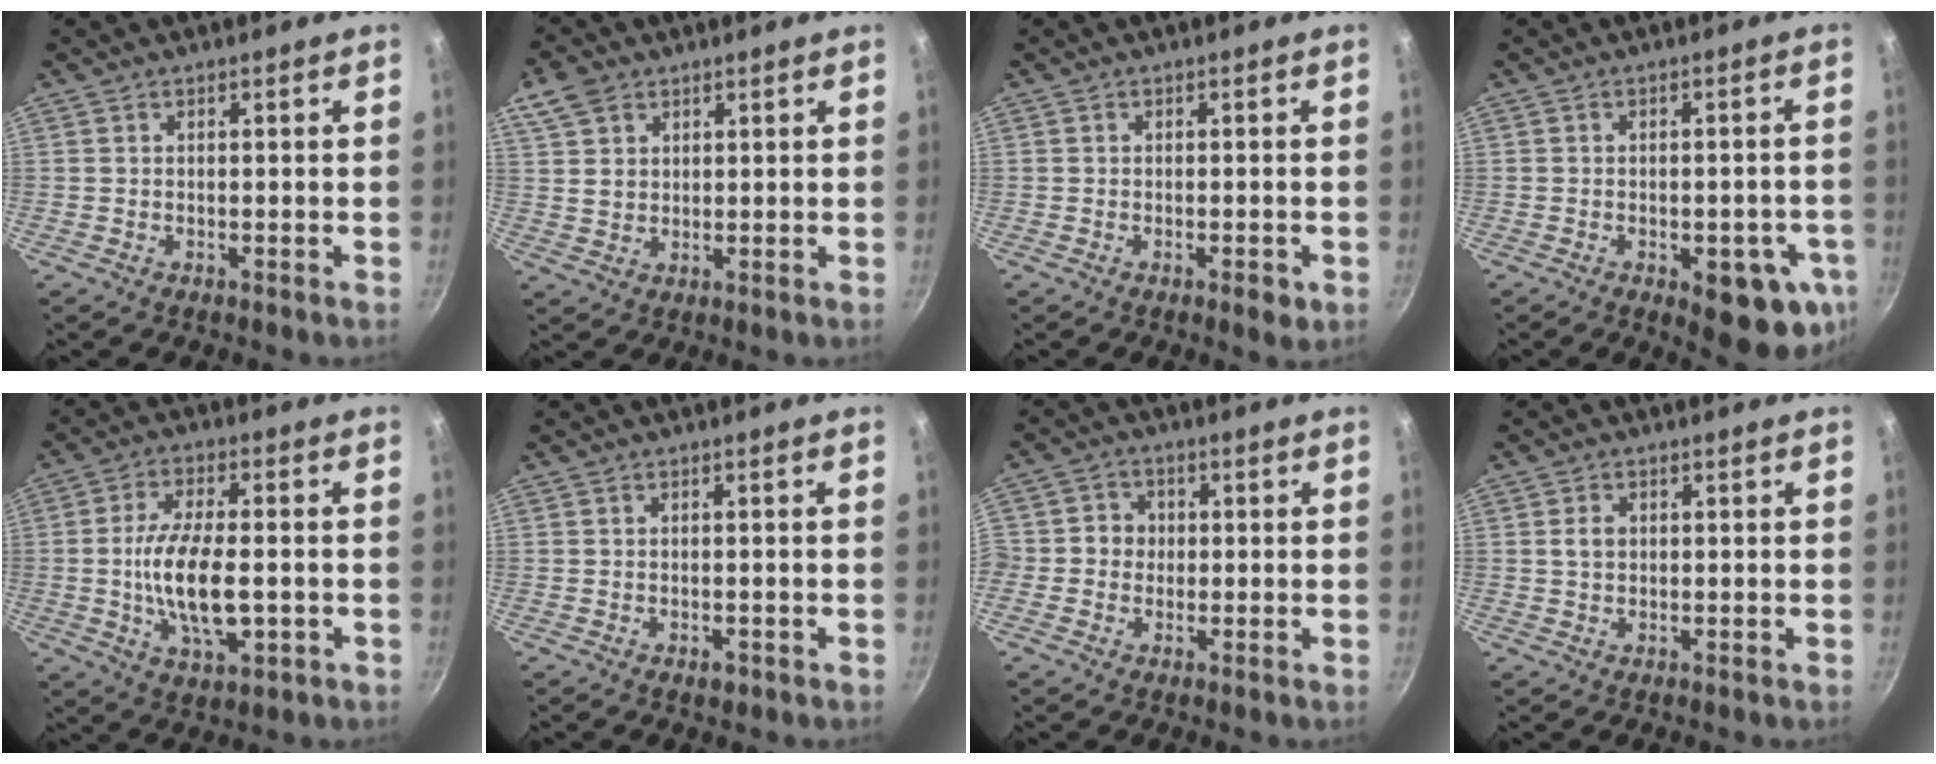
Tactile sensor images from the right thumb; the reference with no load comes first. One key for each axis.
{"total": 6.6, "fx": 3.6, "fy": 4.6, "fz": 3.0, "tx": -0.043, "ty": -0.008, "tz": 0.067}
{"total": 2.8, "fx": -1.1, "fy": 1.0, "fz": 2.3, "tx": -0.031, "ty": 0.005, "tz": -0.015}
{"total": 12.4, "fx": -4.2, "fy": 5.4, "fz": 10.3, "tx": -0.084, "ty": 0.006, "tz": -0.048}
{"total": 13.1, "fx": -1.9, "fy": 5.7, "fz": 11.6, "tx": -0.204, "ty": 0.007, "tz": -0.032}
{"total": 1.7, "fx": -0.8, "fy": 0.9, "fz": 1.1, "tx": -0.016, "ty": 0.005, "tz": -0.009}
{"total": 4.1, "fx": -0.4, "fy": 4.0, "fz": 1.1, "tx": 0.008, "ty": 0.008, "tz": -0.023}
{"total": 2.4, "fx": 0.4, "fy": 1.8, "fz": 1.5, "tx": -0.021, "ty": 0.004, "tz": 0.007}